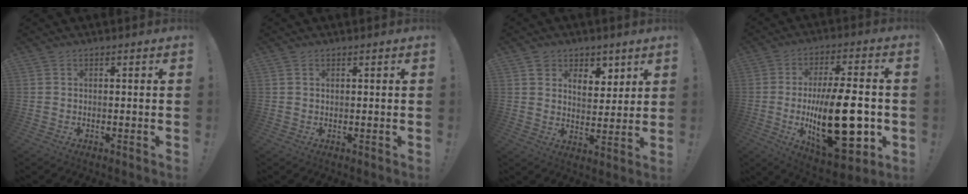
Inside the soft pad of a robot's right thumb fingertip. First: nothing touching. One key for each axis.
{"total": 0.7, "fx": 0.3, "fy": 0.5, "fz": 0.4, "tx": -0.009, "ty": 0.003, "tz": 0.007}
{"total": 7.7, "fx": 4.9, "fy": 5.7, "fz": 1.7, "tx": -0.026, "ty": -0.033, "tz": 0.095}
{"total": 26.7, "fx": -3.6, "fy": 11.4, "fz": 23.9, "tx": -0.406, "ty": 0.001, "tz": -0.049}